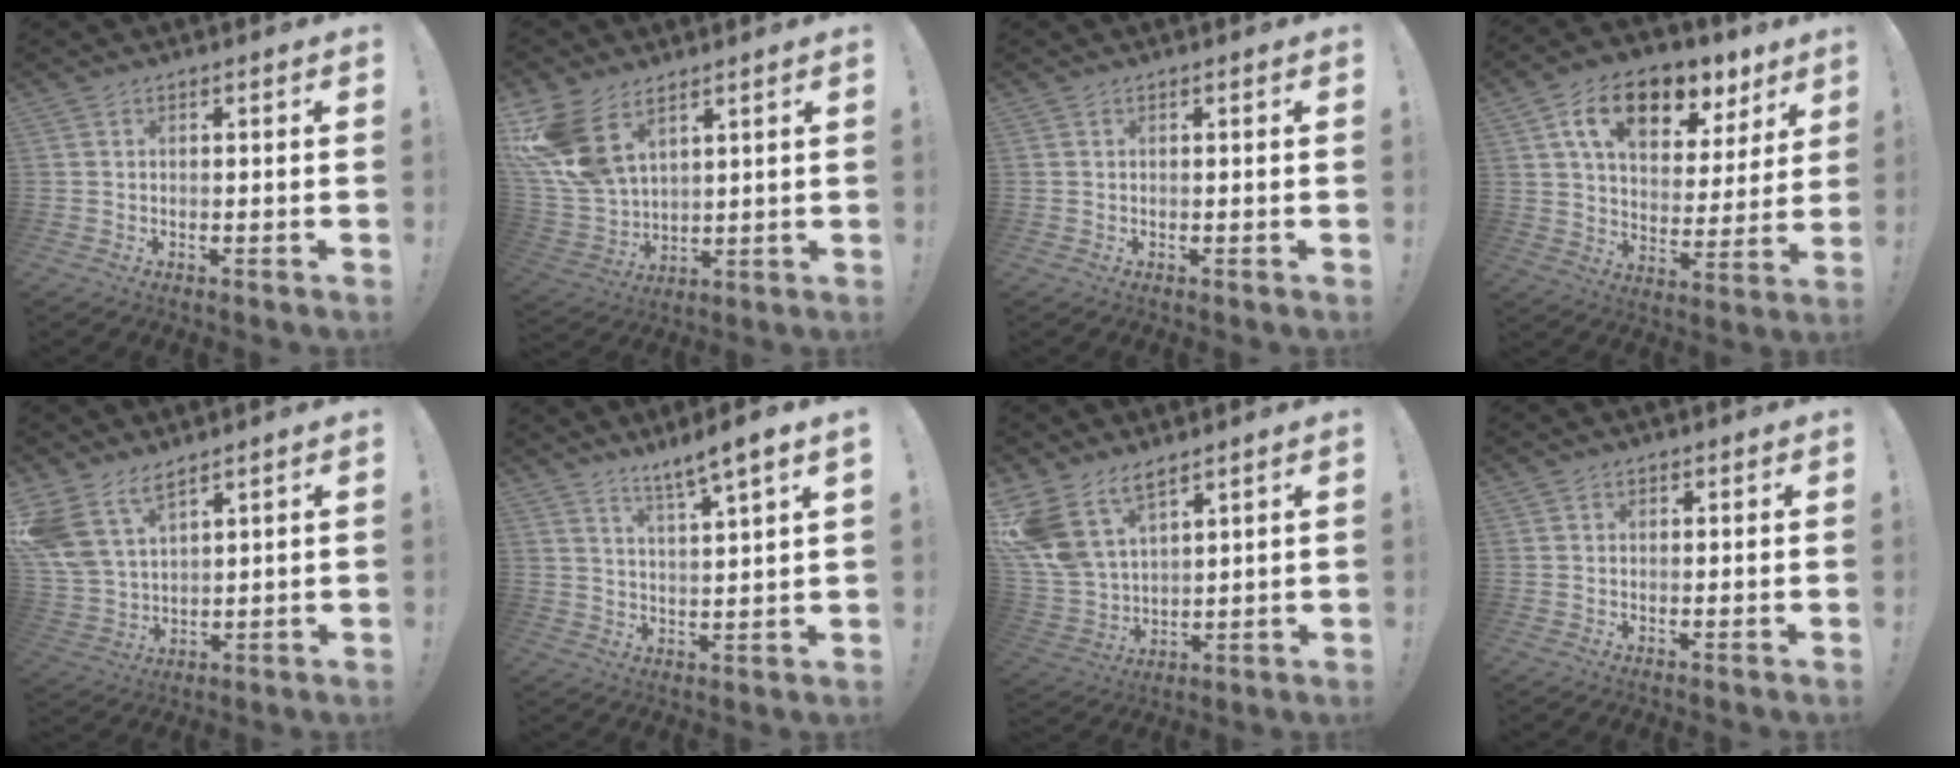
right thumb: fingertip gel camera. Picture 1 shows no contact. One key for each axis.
{"total": 13.8, "fx": 7.9, "fy": 8.1, "fz": 7.9, "tx": -0.165, "ty": -0.049, "tz": 0.152}
{"total": 0.0}
{"total": 16.5, "fx": 9.2, "fy": 9.2, "fz": 10.0, "tx": -0.153, "ty": -0.043, "tz": 0.160}
{"total": 11.1, "fx": 7.8, "fy": 5.6, "fz": 5.6, "tx": -0.127, "ty": -0.048, "tz": 0.153}
{"total": 6.8, "fx": 5.4, "fy": -0.9, "fz": 4.0, "tx": -0.068, "ty": -0.040, "tz": 0.089}
{"total": 13.4, "fx": 9.2, "fy": 7.2, "fz": 6.5, "tx": -0.151, "ty": -0.060, "tz": 0.181}
{"total": 0.9, "fx": 0.6, "fy": 0.6, "fz": 0.1, "tx": 0.005, "ty": -0.002, "tz": 0.011}